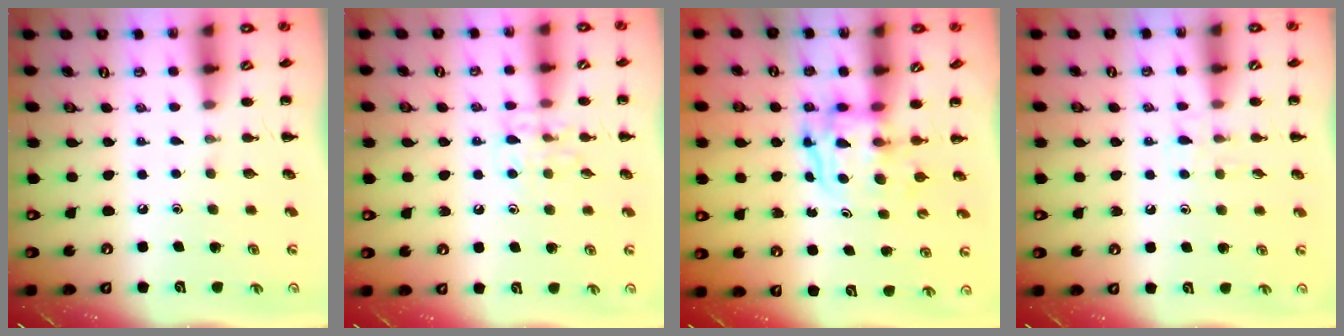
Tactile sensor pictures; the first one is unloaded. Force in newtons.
{"total": 8.0, "press": 7.9, "slide": 0.9}
{"total": 3.6, "press": 3.6, "slide": 0.4}
{"total": 5.8, "press": 5.4, "slide": 2.2}